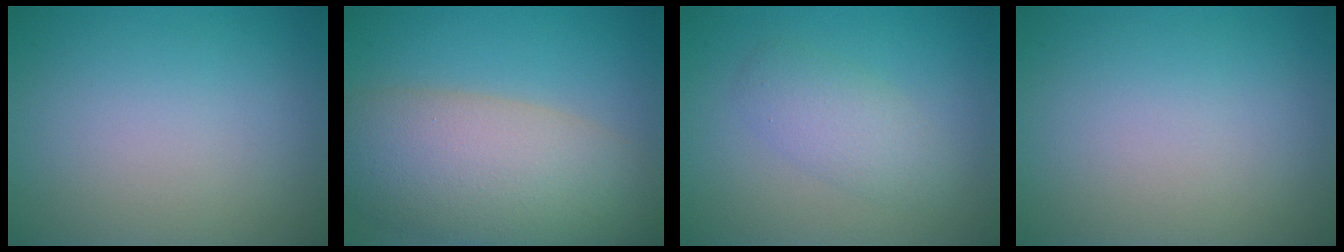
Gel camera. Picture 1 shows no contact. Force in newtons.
{"total": 10.1, "press": 10.0, "slide": 0.6}
{"total": 2.9, "press": 2.9, "slide": 0.0}
{"total": 0.0}